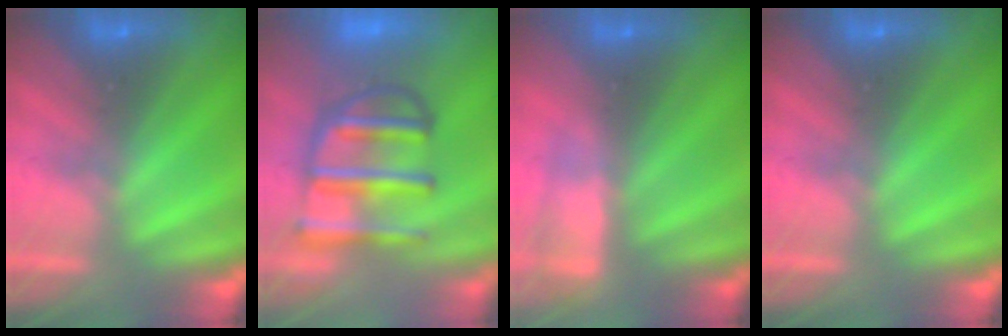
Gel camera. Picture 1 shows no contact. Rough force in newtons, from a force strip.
{"total": 6.3}
{"total": 3.0}
{"total": 0.0}